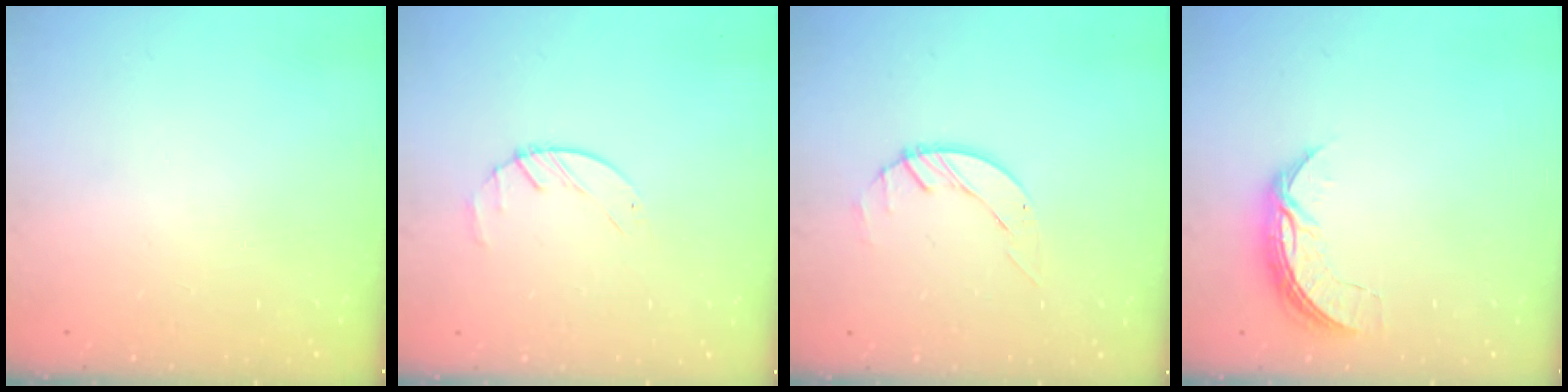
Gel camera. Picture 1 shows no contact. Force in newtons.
{"total": 1.9, "press": 1.9, "slide": 0.3}
{"total": 2.6, "press": 2.6, "slide": 0.3}
{"total": 6.8, "press": 6.8, "slide": 0.7}